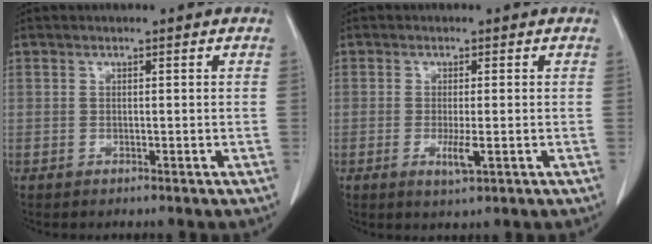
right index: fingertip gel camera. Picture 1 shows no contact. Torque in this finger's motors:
{"motor_torque": [0.84, -0.35, 0.38, 0.08]}